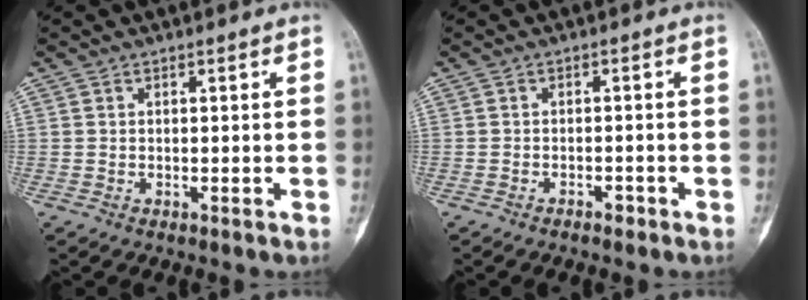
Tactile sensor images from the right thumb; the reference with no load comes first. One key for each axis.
{"total": 1.4, "fx": -1.1, "fy": 0.5, "fz": 0.7, "tx": -0.011, "ty": 0.006, "tz": -0.019}